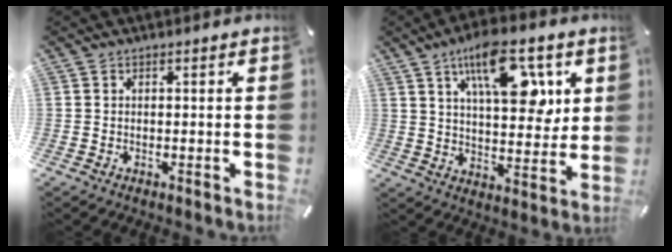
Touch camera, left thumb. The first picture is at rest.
{"total": 17.2, "force": [8.4, 8.1, 12.6], "torque": [-0.185, -0.025, 0.137]}